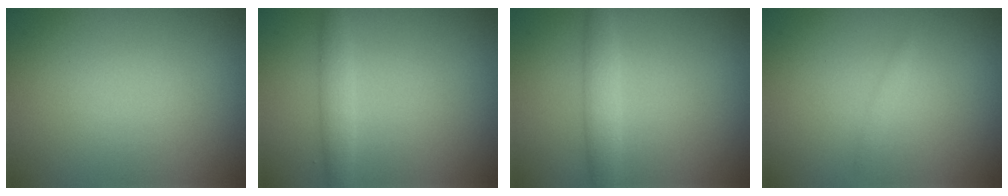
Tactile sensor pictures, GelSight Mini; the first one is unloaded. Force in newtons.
{"total": 1.9, "press": 1.9, "slide": 0.0}
{"total": 2.1, "press": 2.1, "slide": 0.1}
{"total": 0.5, "press": 0.5, "slide": 0.1}